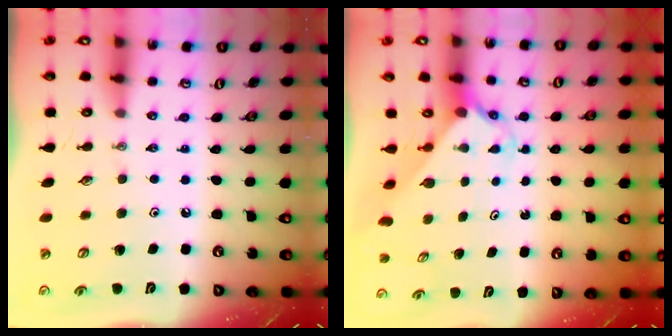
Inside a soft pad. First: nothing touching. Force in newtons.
{"total": 2.4, "press": 2.4, "slide": 0.2}